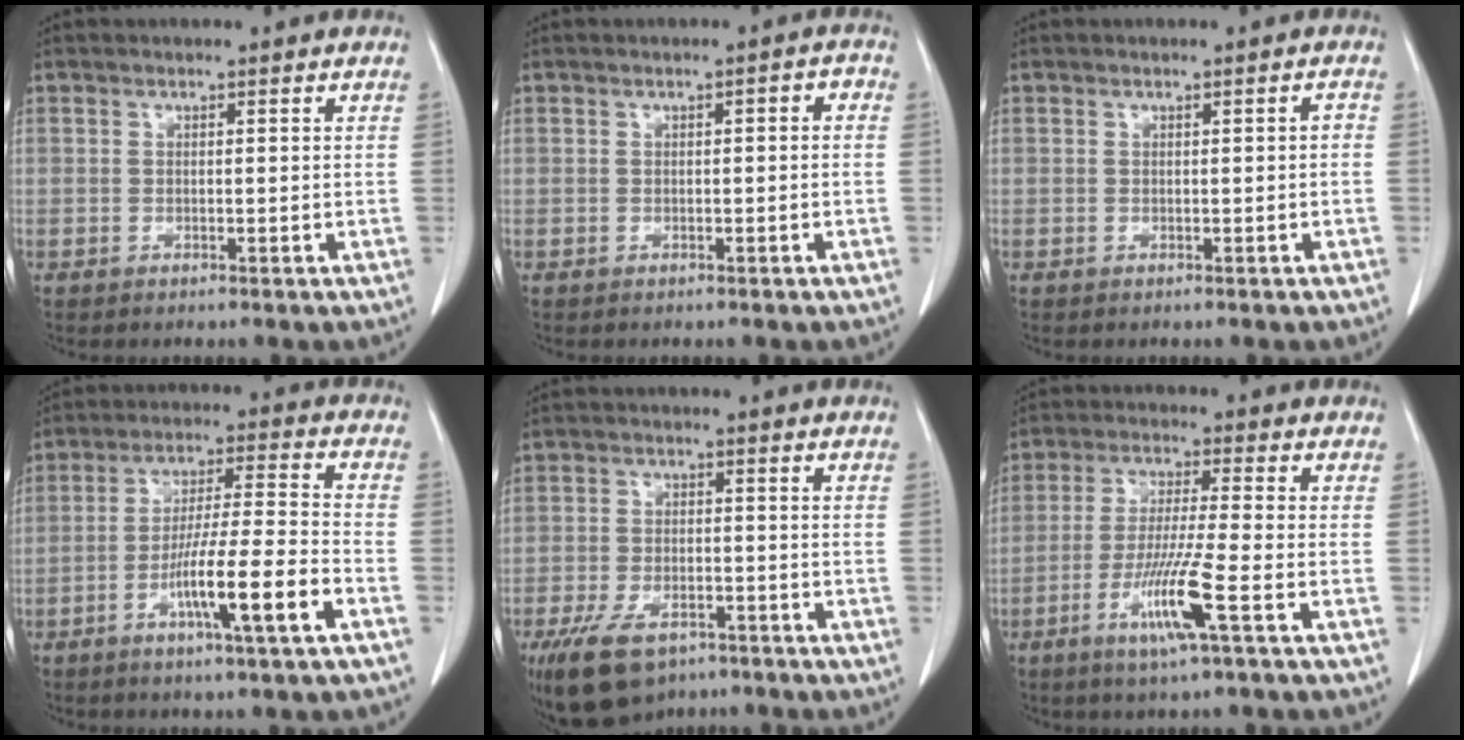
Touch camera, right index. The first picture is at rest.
{"total": 1.5, "force": [0.0, 0.6, 1.4], "torque": [-0.015, 0.006, -0.002]}
{"total": 0.7, "force": [-0.1, 0.2, 0.7], "torque": [-0.008, 0.001, 0.000]}
{"total": 11.7, "force": [-5.1, -0.2, 10.5], "torque": [-0.184, -0.001, -0.089]}
{"total": 10.2, "force": [-6.8, 5.0, 5.8], "torque": [-0.114, -0.007, -0.109]}
{"total": 9.1, "force": [-3.8, -0.8, 8.2], "torque": [-0.159, -0.017, -0.074]}